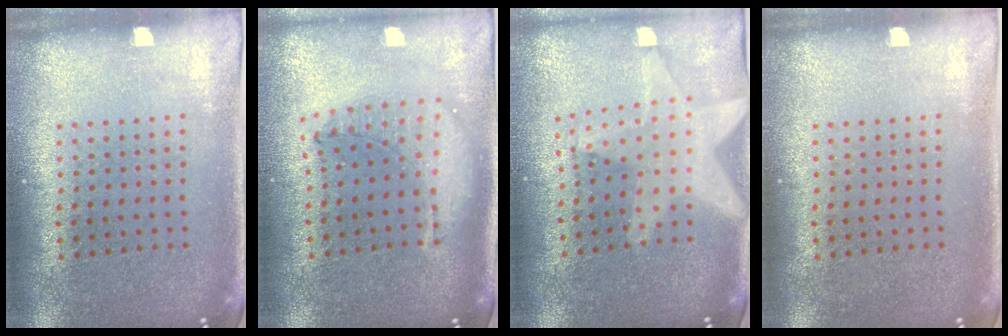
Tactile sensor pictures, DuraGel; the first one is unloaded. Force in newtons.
{"total": 1.3, "press": 1.2, "slide": 0.4}
{"total": 2.1, "press": 1.8, "slide": 1.1}
{"total": 0.0}